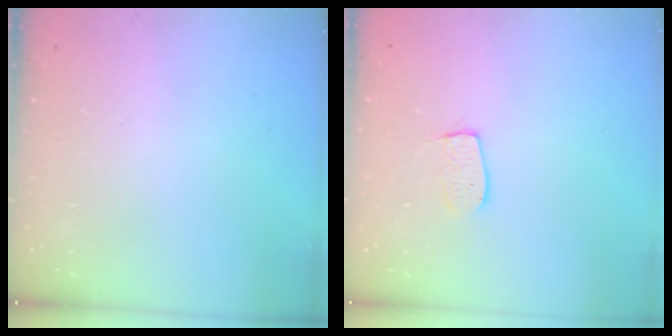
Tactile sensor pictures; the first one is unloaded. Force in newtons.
{"total": 6.7, "press": 6.7, "slide": 0.5}